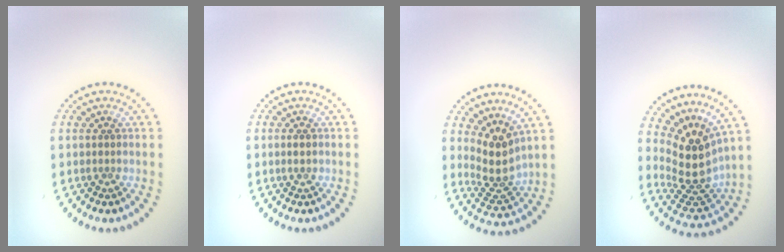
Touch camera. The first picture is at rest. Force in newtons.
{"total": 1.4, "press": 1.4, "slide": 0.1}
{"total": 3.7, "press": 2.8, "slide": 2.4}
{"total": 4.7, "press": 3.5, "slide": 3.2}